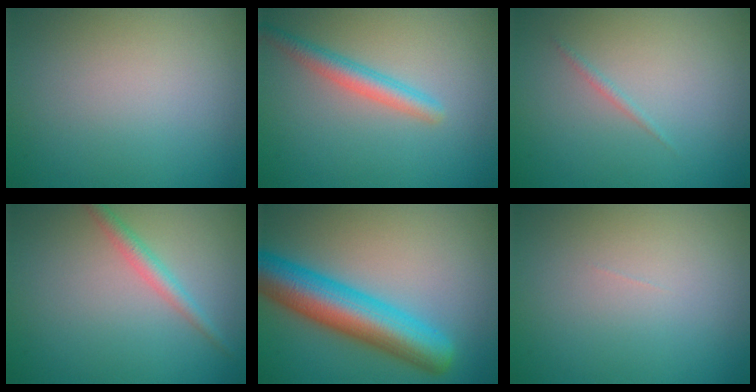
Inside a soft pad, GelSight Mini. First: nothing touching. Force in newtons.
{"total": 2.5, "press": 2.5, "slide": 0.1}
{"total": 0.6, "press": 0.6, "slide": 0.1}
{"total": 1.9, "press": 1.9, "slide": 0.0}
{"total": 8.1, "press": 8.1, "slide": 0.3}
{"total": 0.0}